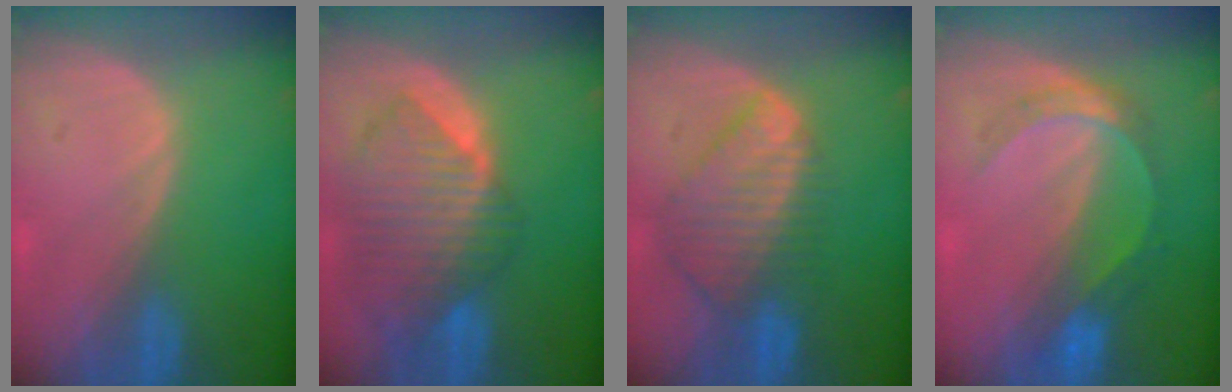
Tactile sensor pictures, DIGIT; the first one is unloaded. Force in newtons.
{"total": 10.3, "press": 8.9, "slide": 5.1}
{"total": 9.0, "press": 7.8, "slide": 4.6}
{"total": 5.8, "press": 5.1, "slide": 2.7}